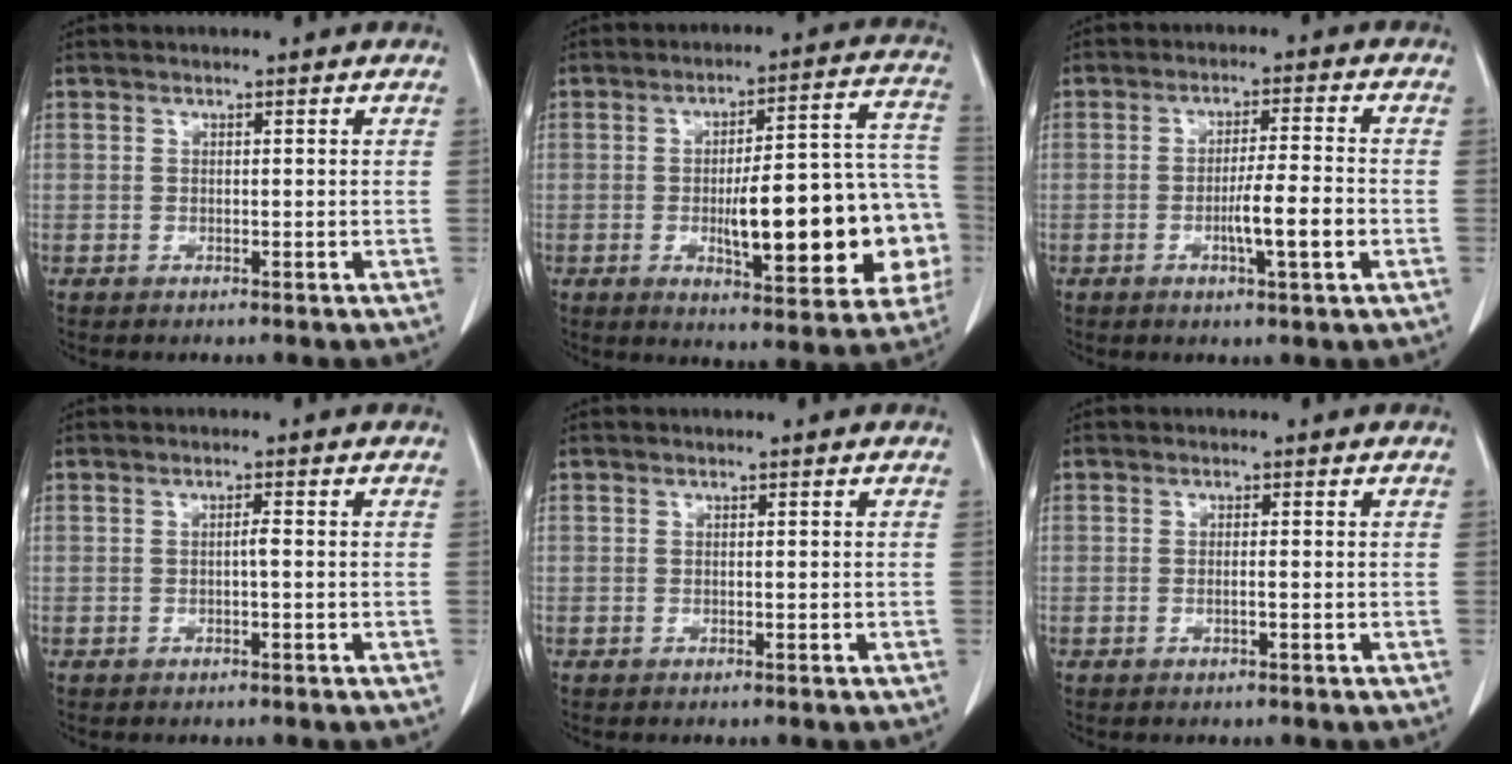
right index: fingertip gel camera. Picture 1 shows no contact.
{"total": 22.3, "force": [-4.3, 5.6, 21.2], "torque": [-0.218, 0.036, -0.041]}
{"total": 7.1, "force": [-2.0, 0.6, 6.8], "torque": [-0.113, 0.001, -0.032]}
{"total": 1.5, "force": [-0.1, 0.3, 1.4], "torque": [-0.030, 0.003, 0.000]}
{"total": 0.0}
{"total": 1.3, "force": [-0.3, 0.3, 1.2], "torque": [-0.028, 0.001, -0.002]}